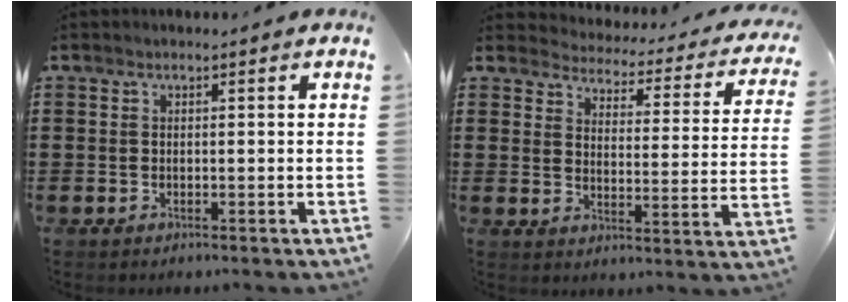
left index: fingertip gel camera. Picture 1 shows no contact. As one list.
[{"total": 2.7, "force": [2.7, 0.2, 0.3], "torque": [-0.028, -0.029, 0.037]}]